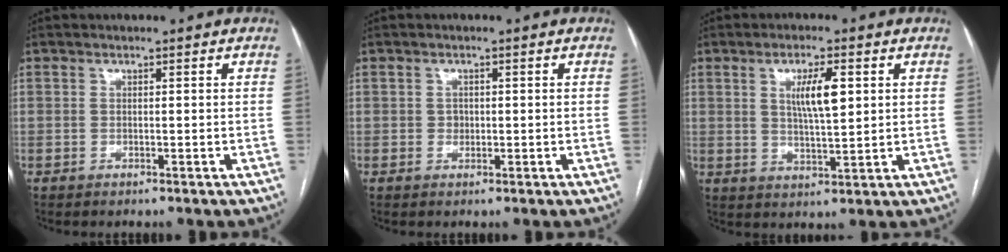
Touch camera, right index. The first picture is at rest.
{"total": 1.1, "force": [-0.1, 1.0, 0.4], "torque": [-0.005, 0.003, -0.001]}
{"total": 6.2, "force": [1.8, 1.2, 5.8], "torque": [-0.105, 0.000, 0.035]}